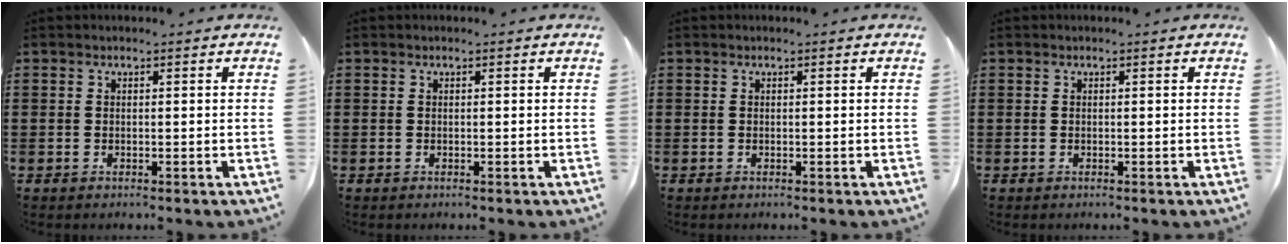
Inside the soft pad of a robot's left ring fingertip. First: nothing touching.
{"total": 0.0}
{"total": 0.0}
{"total": 0.0}